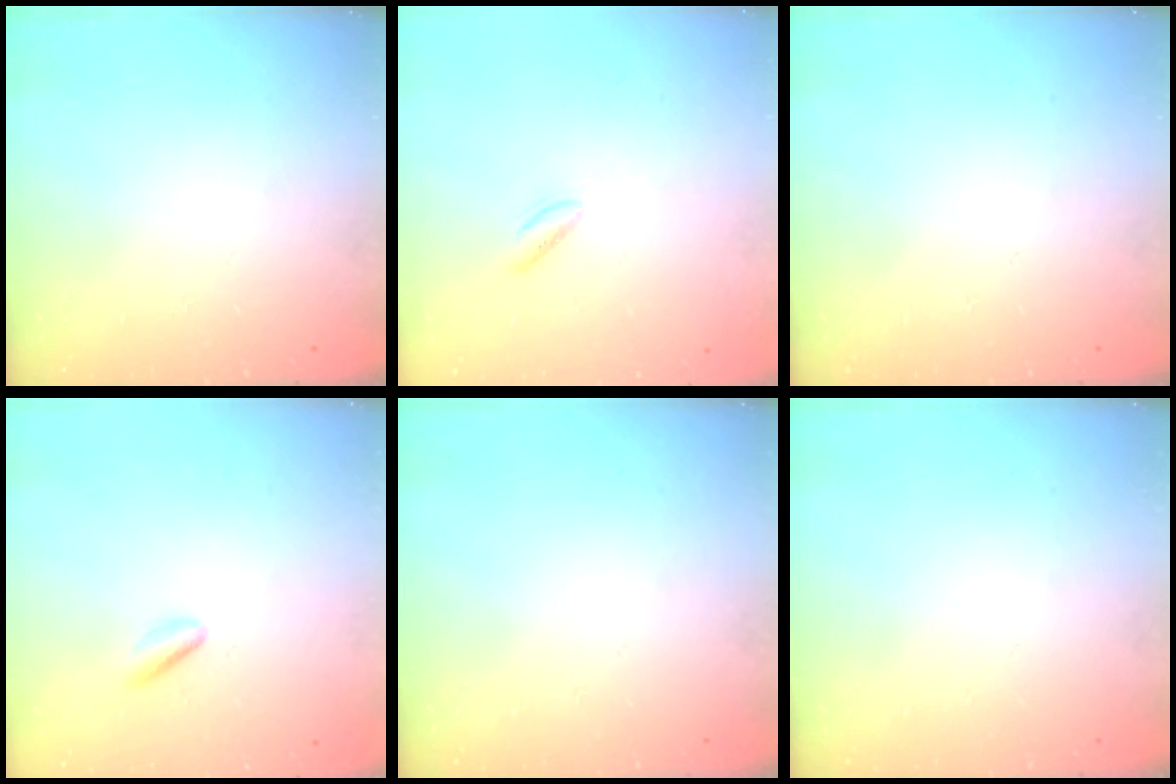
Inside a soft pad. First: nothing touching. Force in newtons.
{"total": 1.6, "press": 1.2, "slide": 1.0}
{"total": 0.0}
{"total": 2.6, "press": 2.5, "slide": 0.9}
{"total": 0.0}
{"total": 0.0}